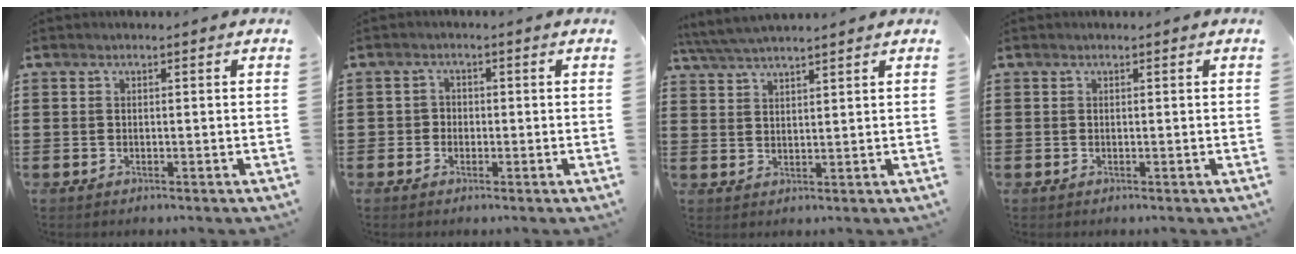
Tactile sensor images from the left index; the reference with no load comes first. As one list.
[{"total": 1.6, "force": [-0.5, 1.5, 0.2], "torque": [-0.011, 0.005, -0.013]}, {"total": 4.0, "force": [3.8, 0.0, 1.4], "torque": [-0.039, -0.008, 0.069]}, {"total": 0.0}]